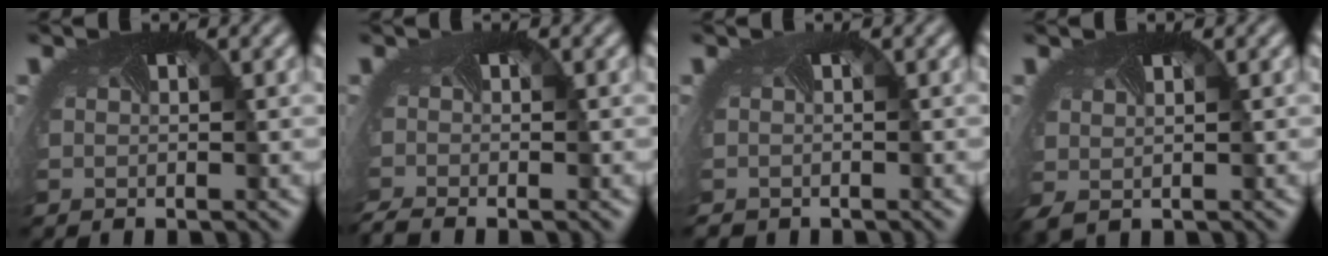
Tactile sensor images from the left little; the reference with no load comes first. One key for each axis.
{"total": 2.5, "fx": -2.2, "fy": 0.2, "fz": 1.1, "tx": -0.027, "ty": -0.015, "tz": -0.046}
{"total": 1.1, "fx": -1.0, "fy": 0.3, "fz": -0.1, "tx": -0.002, "ty": -0.009, "tz": -0.019}
{"total": 1.2, "fx": 0.0, "fy": 0.7, "fz": 0.9, "tx": -0.031, "ty": -0.004, "tz": 0.011}